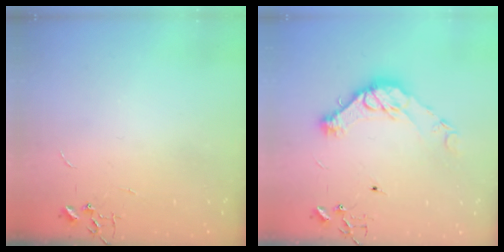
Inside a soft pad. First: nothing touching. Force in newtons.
{"total": 12.5, "press": 12.5, "slide": 0.4}